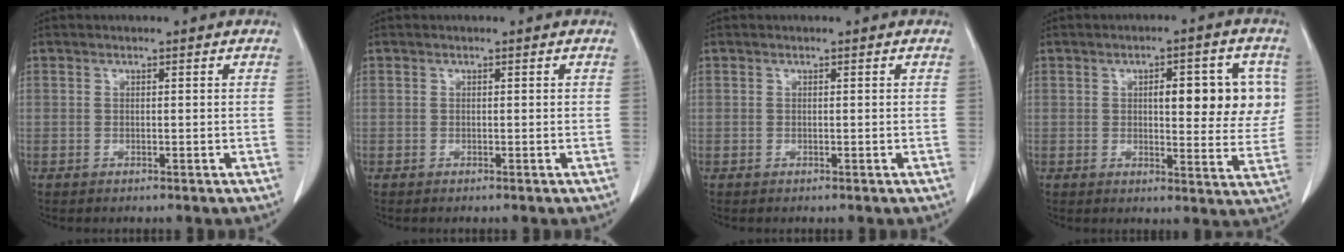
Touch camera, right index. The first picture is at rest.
{"total": 0.0}
{"total": 0.0}
{"total": 10.9, "force": [2.5, 3.6, 10.0], "torque": [-0.120, 0.012, 0.032]}